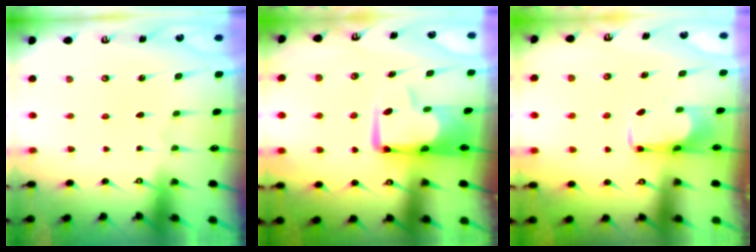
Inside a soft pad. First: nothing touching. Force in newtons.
{"total": 9.0, "press": 8.8, "slide": 1.4}
{"total": 2.2, "press": 2.1, "slide": 0.4}